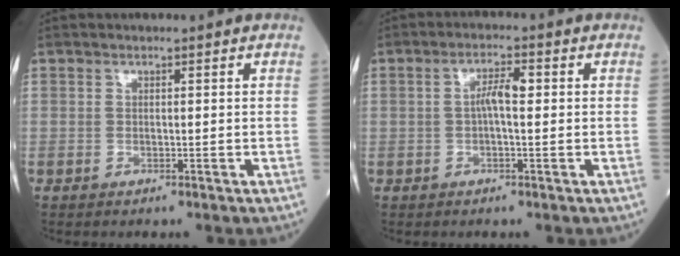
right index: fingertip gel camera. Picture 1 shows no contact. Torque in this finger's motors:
{"motor_torque": [0.06, 0.00, 0.07, 0.06]}